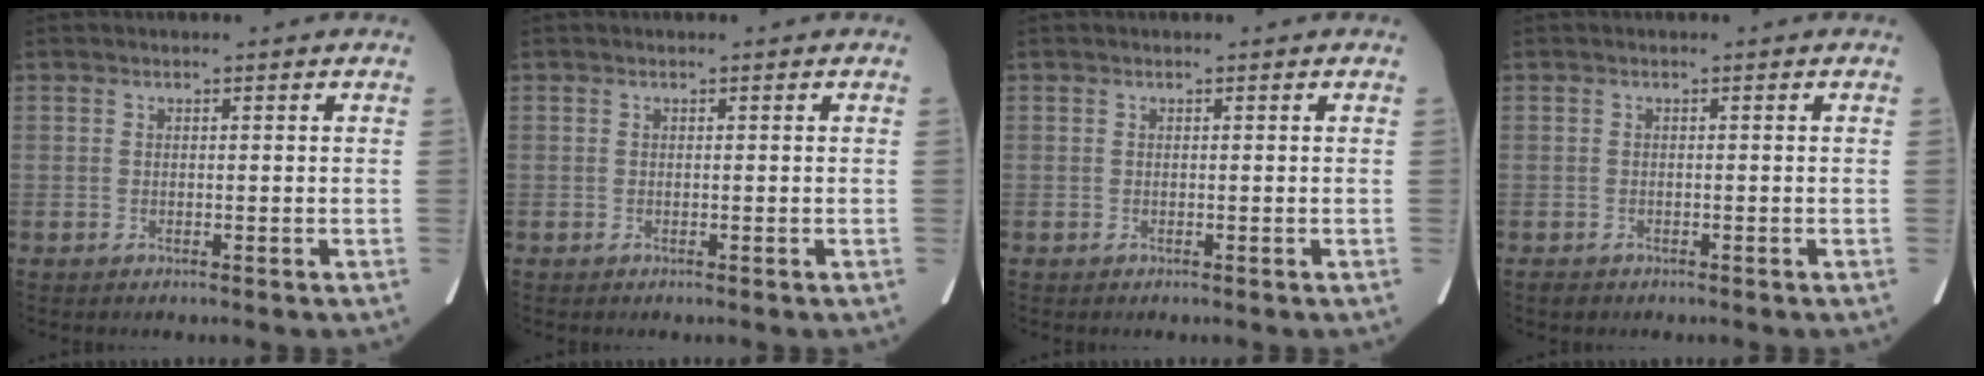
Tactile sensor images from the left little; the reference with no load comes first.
{"total": 0.0}
{"total": 0.0}
{"total": 1.1, "force": [-0.8, 0.6, 0.3], "torque": [-0.010, -0.001, -0.010]}